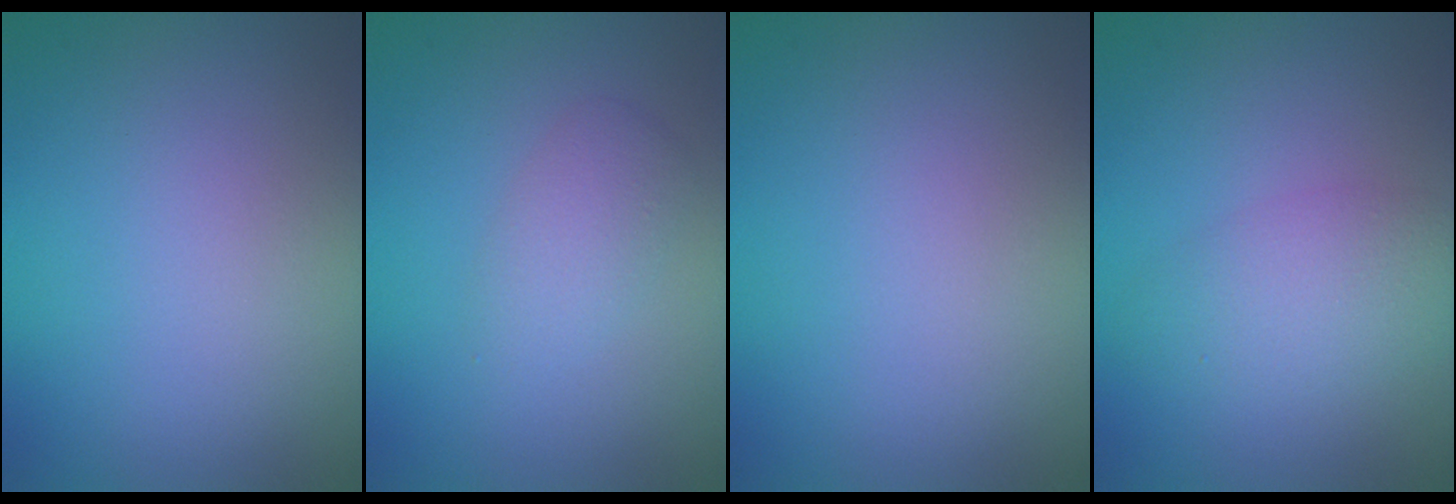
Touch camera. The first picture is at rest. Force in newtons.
{"total": 2.0, "press": 2.0, "slide": 0.0}
{"total": 0.0}
{"total": 3.6, "press": 3.6, "slide": 0.0}